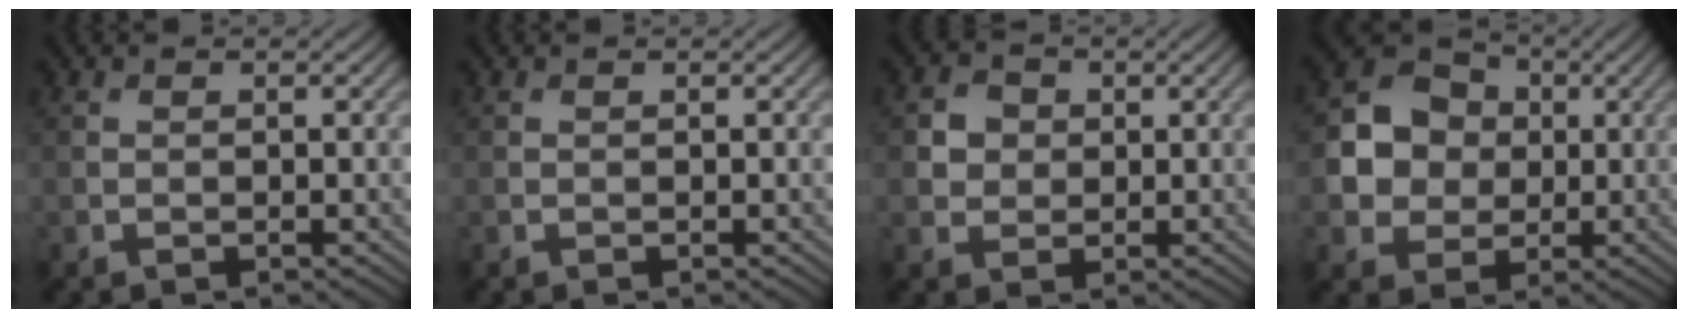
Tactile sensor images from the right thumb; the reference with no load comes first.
{"total": 0.0}
{"total": 3.1, "force": [0.4, 2.8, 1.3], "torque": [-0.027, 0.001, 0.003]}
{"total": 8.3, "force": [0.5, 7.3, 3.8], "torque": [-0.088, 0.008, -0.001]}